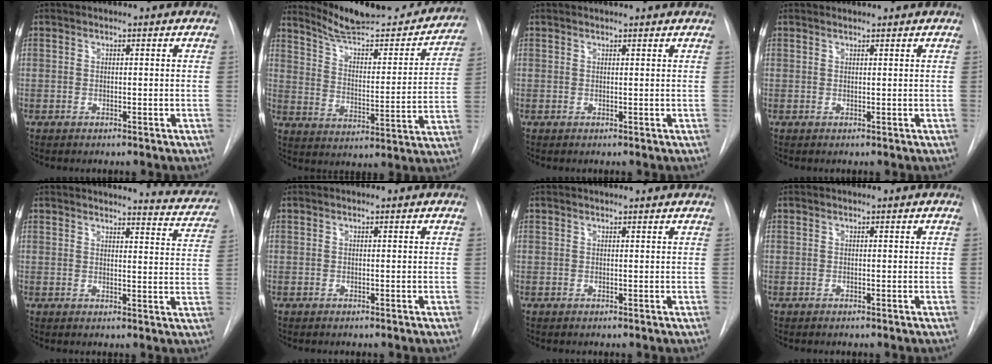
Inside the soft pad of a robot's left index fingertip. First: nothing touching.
{"total": 22.7, "force": [20.9, 3.9, 8.1], "torque": [-0.112, -0.036, 0.284]}
{"total": 3.1, "force": [3.0, 0.1, 0.7], "torque": [-0.010, 0.016, 0.033]}
{"total": 1.1, "force": [1.1, 0.0, 0.0], "torque": [-0.009, 0.011, 0.020]}
{"total": 9.7, "force": [9.5, 1.2, 1.6], "torque": [-0.002, -0.043, 0.086]}
{"total": 0.0}
{"total": 2.5, "force": [2.4, 0.1, 0.6], "torque": [-0.008, 0.016, 0.028]}
{"total": 0.0}